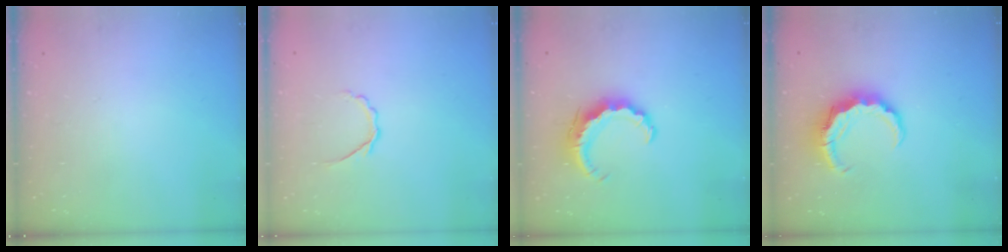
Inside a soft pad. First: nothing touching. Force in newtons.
{"total": 2.8, "press": 2.7, "slide": 0.9}
{"total": 8.5, "press": 8.4, "slide": 1.0}
{"total": 7.5, "press": 7.5, "slide": 1.0}